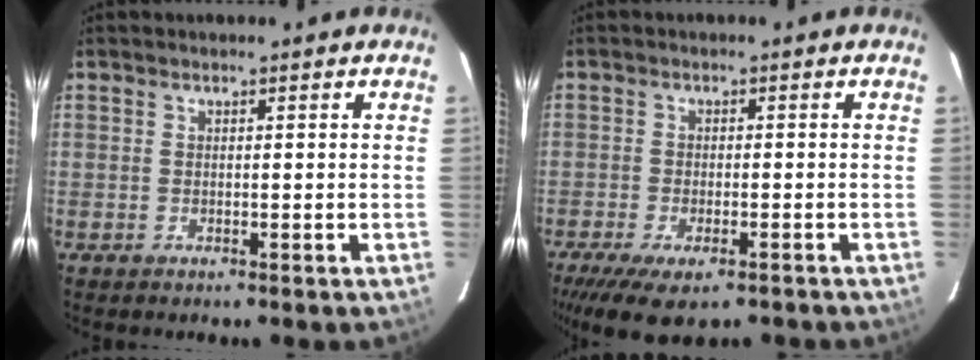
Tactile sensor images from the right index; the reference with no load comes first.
{"total": 10.3, "force": [-7.2, 3.9, 6.2], "torque": [-0.139, -0.033, -0.118]}